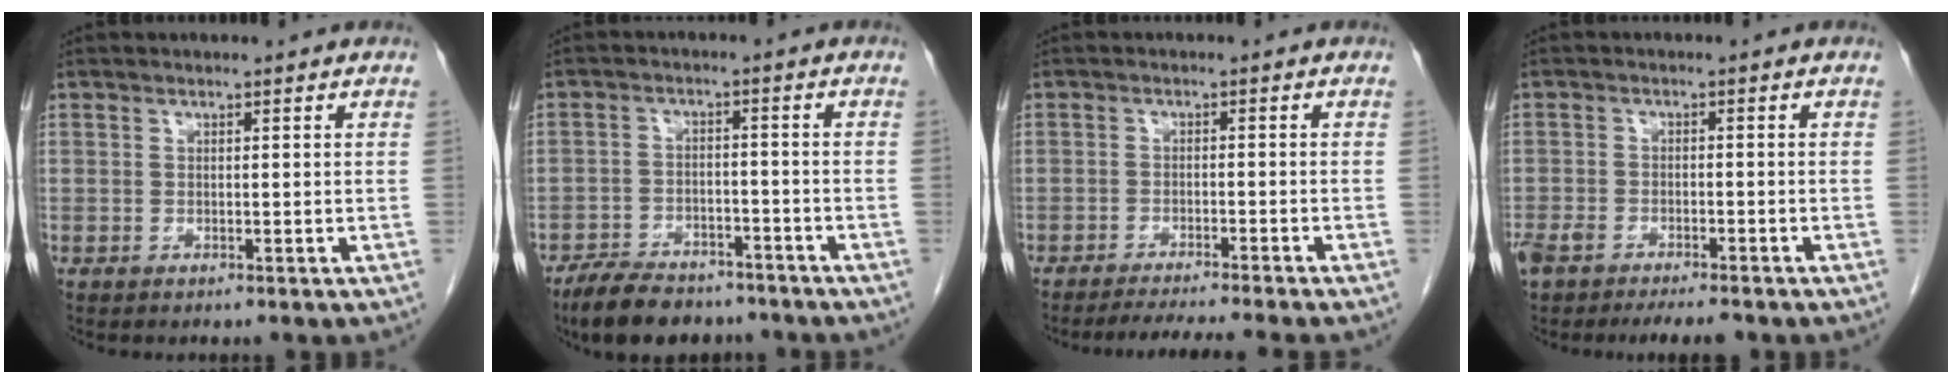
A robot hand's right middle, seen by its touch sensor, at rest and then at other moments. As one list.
[{"total": 10.5, "force": [-8.7, 4.2, 4.3], "torque": [-0.070, -0.007, -0.137]}, {"total": 8.0, "force": [-7.1, -1.3, 3.5], "torque": [-0.032, -0.016, -0.108]}, {"total": 8.0, "force": [-6.4, 2.3, 4.3], "torque": [-0.070, -0.001, -0.099]}]